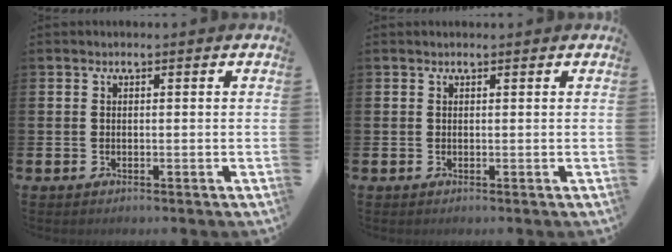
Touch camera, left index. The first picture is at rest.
{"total": 0.0}